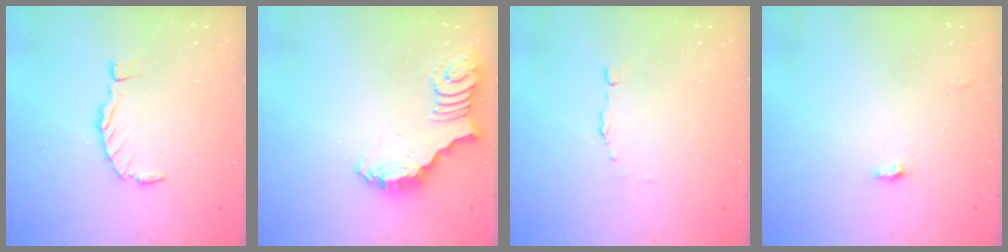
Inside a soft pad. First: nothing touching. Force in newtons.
{"total": 2.6, "press": 2.6, "slide": 0.5}
{"total": 1.7, "press": 1.7, "slide": 0.2}
{"total": 2.9, "press": 2.9, "slide": 0.1}